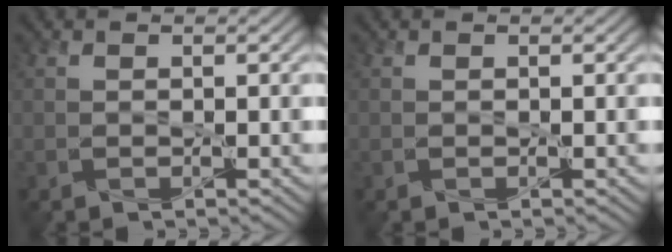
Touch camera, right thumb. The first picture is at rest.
{"total": 0.0}